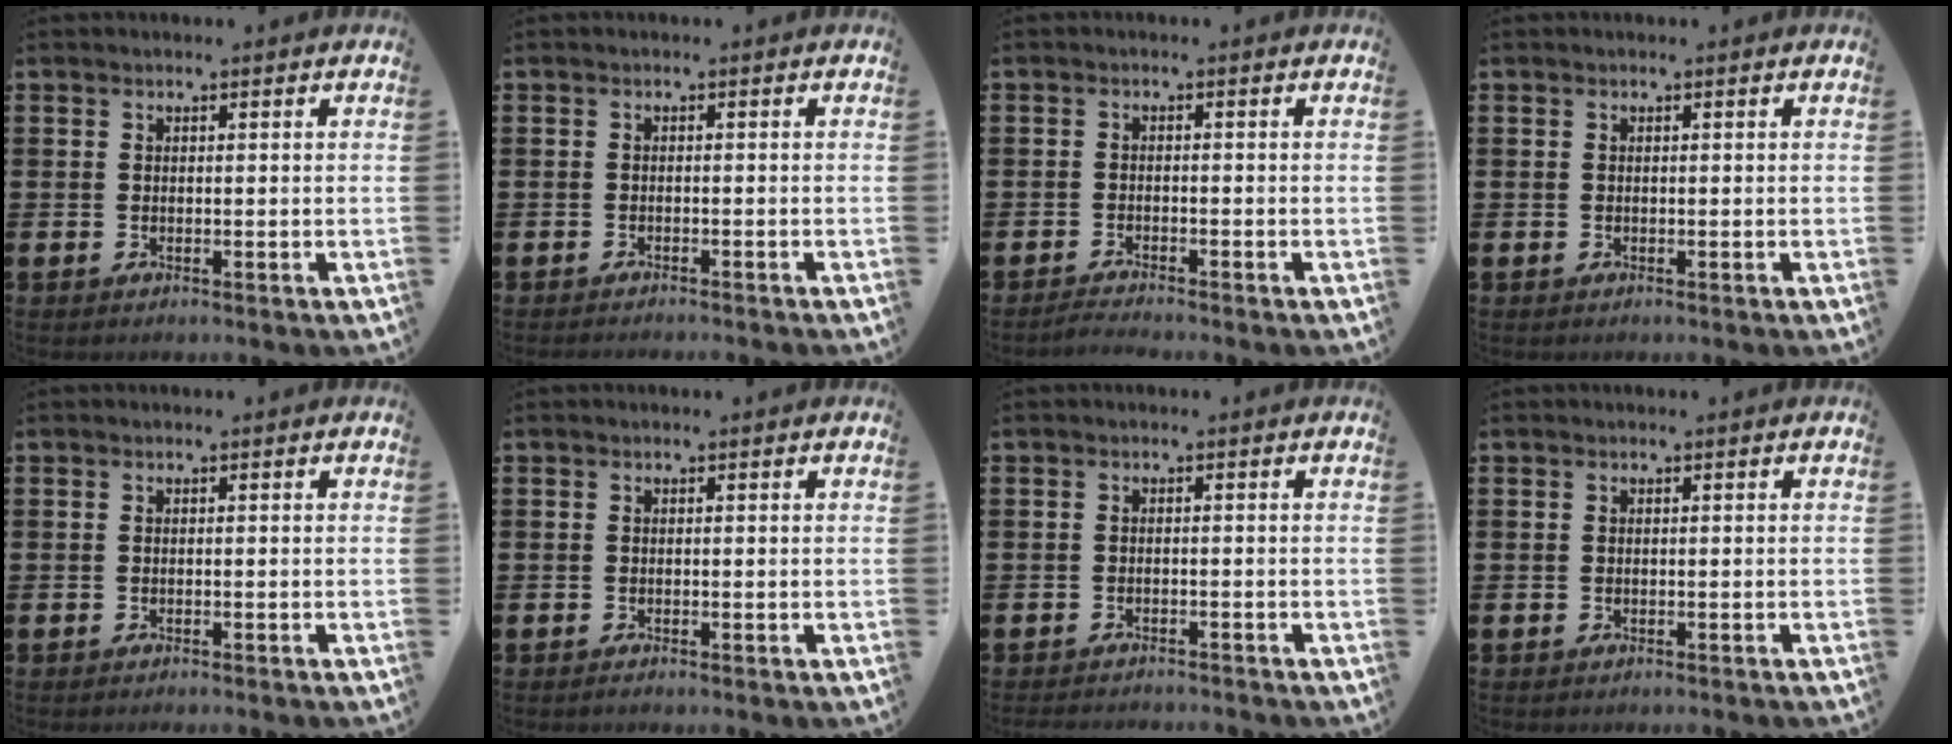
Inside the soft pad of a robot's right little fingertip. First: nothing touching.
{"total": 0.7, "force": [-0.7, -0.2, -0.1], "torque": [0.001, 0.000, -0.014]}
{"total": 1.2, "force": [-1.1, -0.1, 0.2], "torque": [-0.006, 0.001, -0.022]}
{"total": 0.0}
{"total": 0.0}
{"total": 0.0}
{"total": 1.1, "force": [-1.1, 0.0, 0.0], "torque": [-0.003, 0.001, -0.023]}
{"total": 0.0}